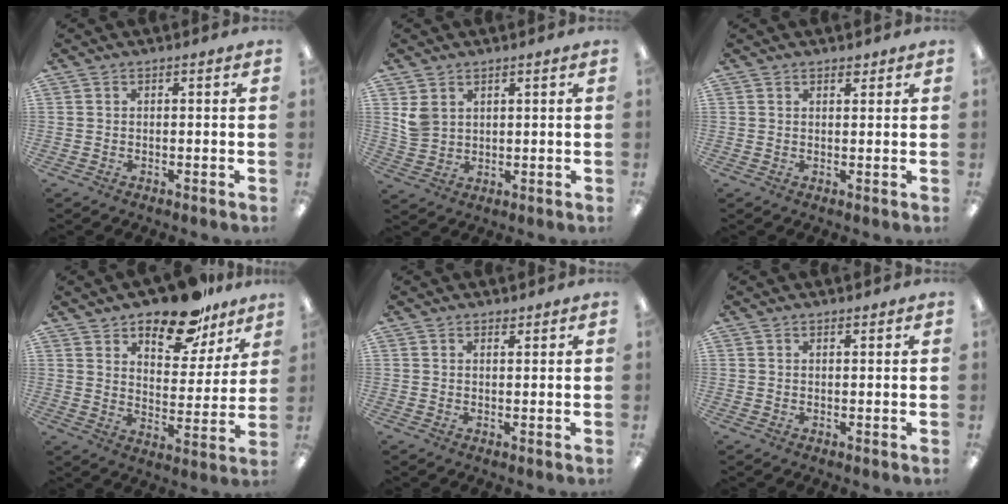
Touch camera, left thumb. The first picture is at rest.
{"total": 5.0, "force": [2.7, 3.7, 1.9], "torque": [-0.037, -0.002, 0.053]}
{"total": 1.7, "force": [1.5, 0.7, 0.5], "torque": [-0.003, -0.005, 0.026]}
{"total": 15.9, "force": [12.4, 6.8, 7.3], "torque": [-0.104, -0.079, 0.217]}
{"total": 1.5, "force": [1.3, 0.6, 0.4], "torque": [0.000, -0.005, 0.023]}
{"total": 0.9, "force": [0.8, 0.3, 0.3], "torque": [-0.005, 0.000, 0.015]}